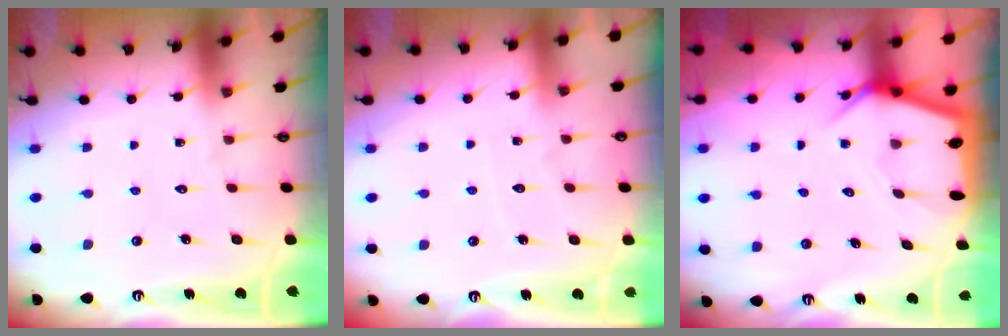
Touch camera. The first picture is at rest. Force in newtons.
{"total": 3.2, "press": 3.2, "slide": 0.4}
{"total": 5.3, "press": 5.3, "slide": 0.6}